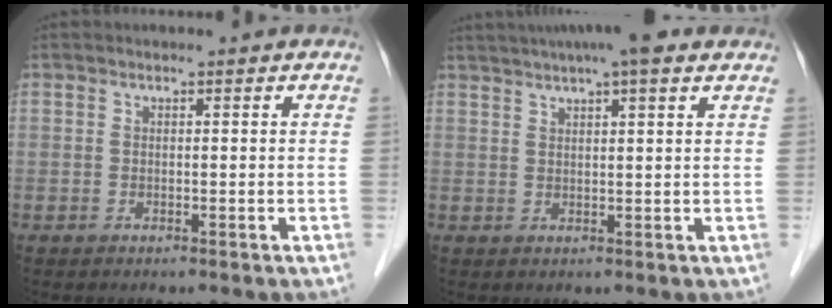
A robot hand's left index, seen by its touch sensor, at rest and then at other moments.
{"total": 10.7, "force": [8.2, 1.1, 6.8], "torque": [-0.107, 0.037, 0.111]}